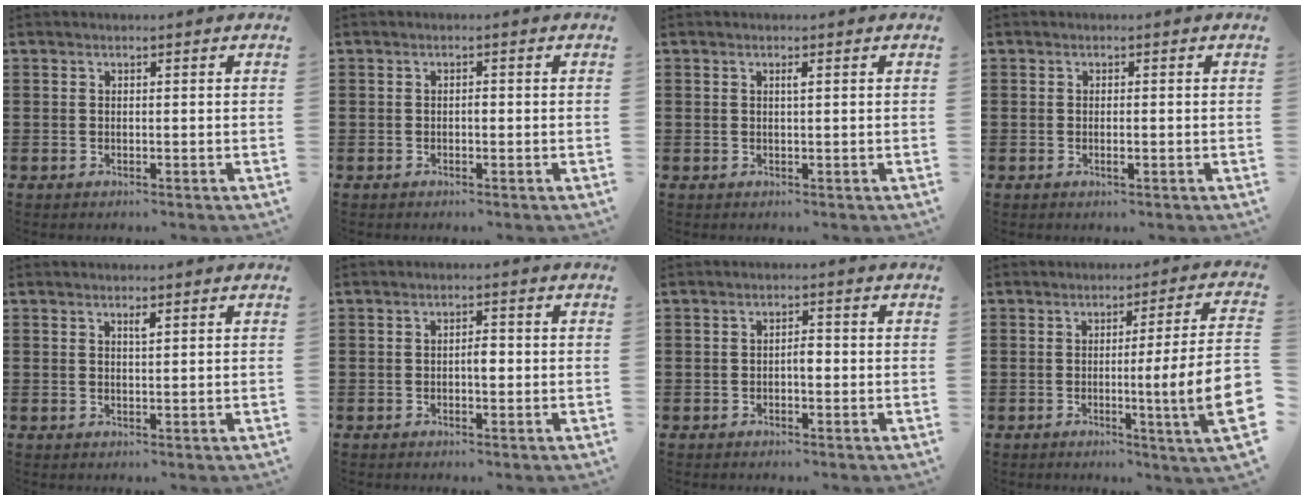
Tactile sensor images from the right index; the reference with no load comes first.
{"total": 0.7, "force": [-0.2, 0.3, 0.6], "torque": [-0.014, -0.002, -0.003]}
{"total": 0.7, "force": [0.2, -0.1, 0.7], "torque": [-0.012, -0.003, 0.005]}
{"total": 0.8, "force": [-0.3, 0.2, 0.7], "torque": [-0.013, -0.005, -0.003]}
{"total": 1.2, "force": [0.7, 0.2, 1.0], "torque": [-0.012, -0.002, 0.009]}
{"total": 2.0, "force": [-0.3, 0.7, 1.9], "torque": [-0.036, 0.000, -0.006]}
{"total": 1.7, "force": [-0.4, 0.7, 1.6], "torque": [-0.029, 0.002, -0.010]}
{"total": 9.9, "force": [-1.2, -0.4, 9.8], "torque": [-0.155, -0.021, -0.027]}